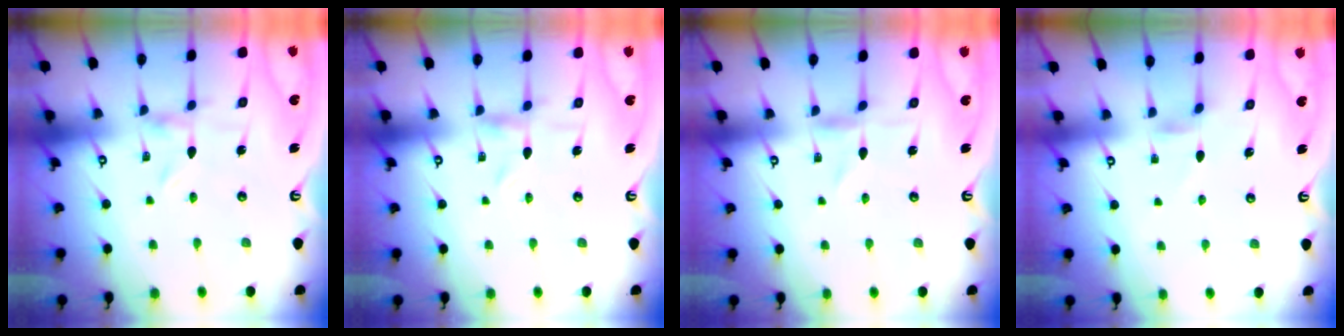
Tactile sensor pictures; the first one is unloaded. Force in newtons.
{"total": 2.3, "press": 2.3, "slide": 0.4}
{"total": 0.7, "press": 0.7, "slide": 0.2}
{"total": 2.1, "press": 2.1, "slide": 0.4}